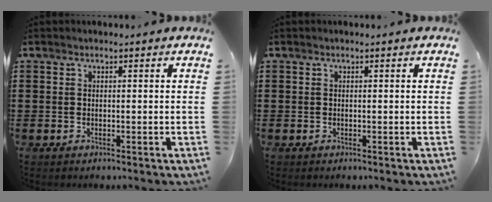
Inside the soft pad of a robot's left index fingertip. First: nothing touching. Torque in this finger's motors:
{"motor_torque": [0.00, 0.00, 0.02, -0.01]}